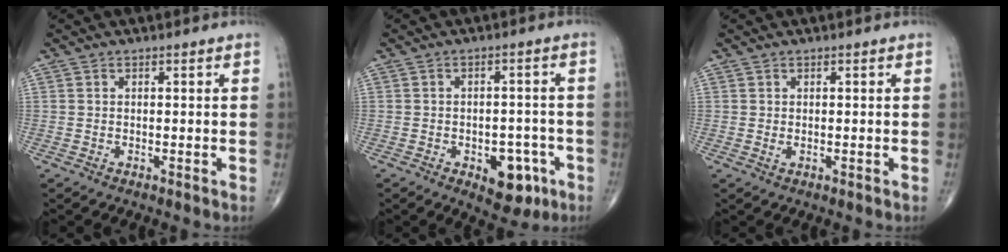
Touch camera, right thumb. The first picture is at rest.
{"total": 8.0, "force": [-3.6, 4.7, 5.5], "torque": [-0.038, 0.021, -0.039]}
{"total": 0.5, "force": [0.0, 0.3, 0.4], "torque": [-0.008, 0.002, 0.003]}